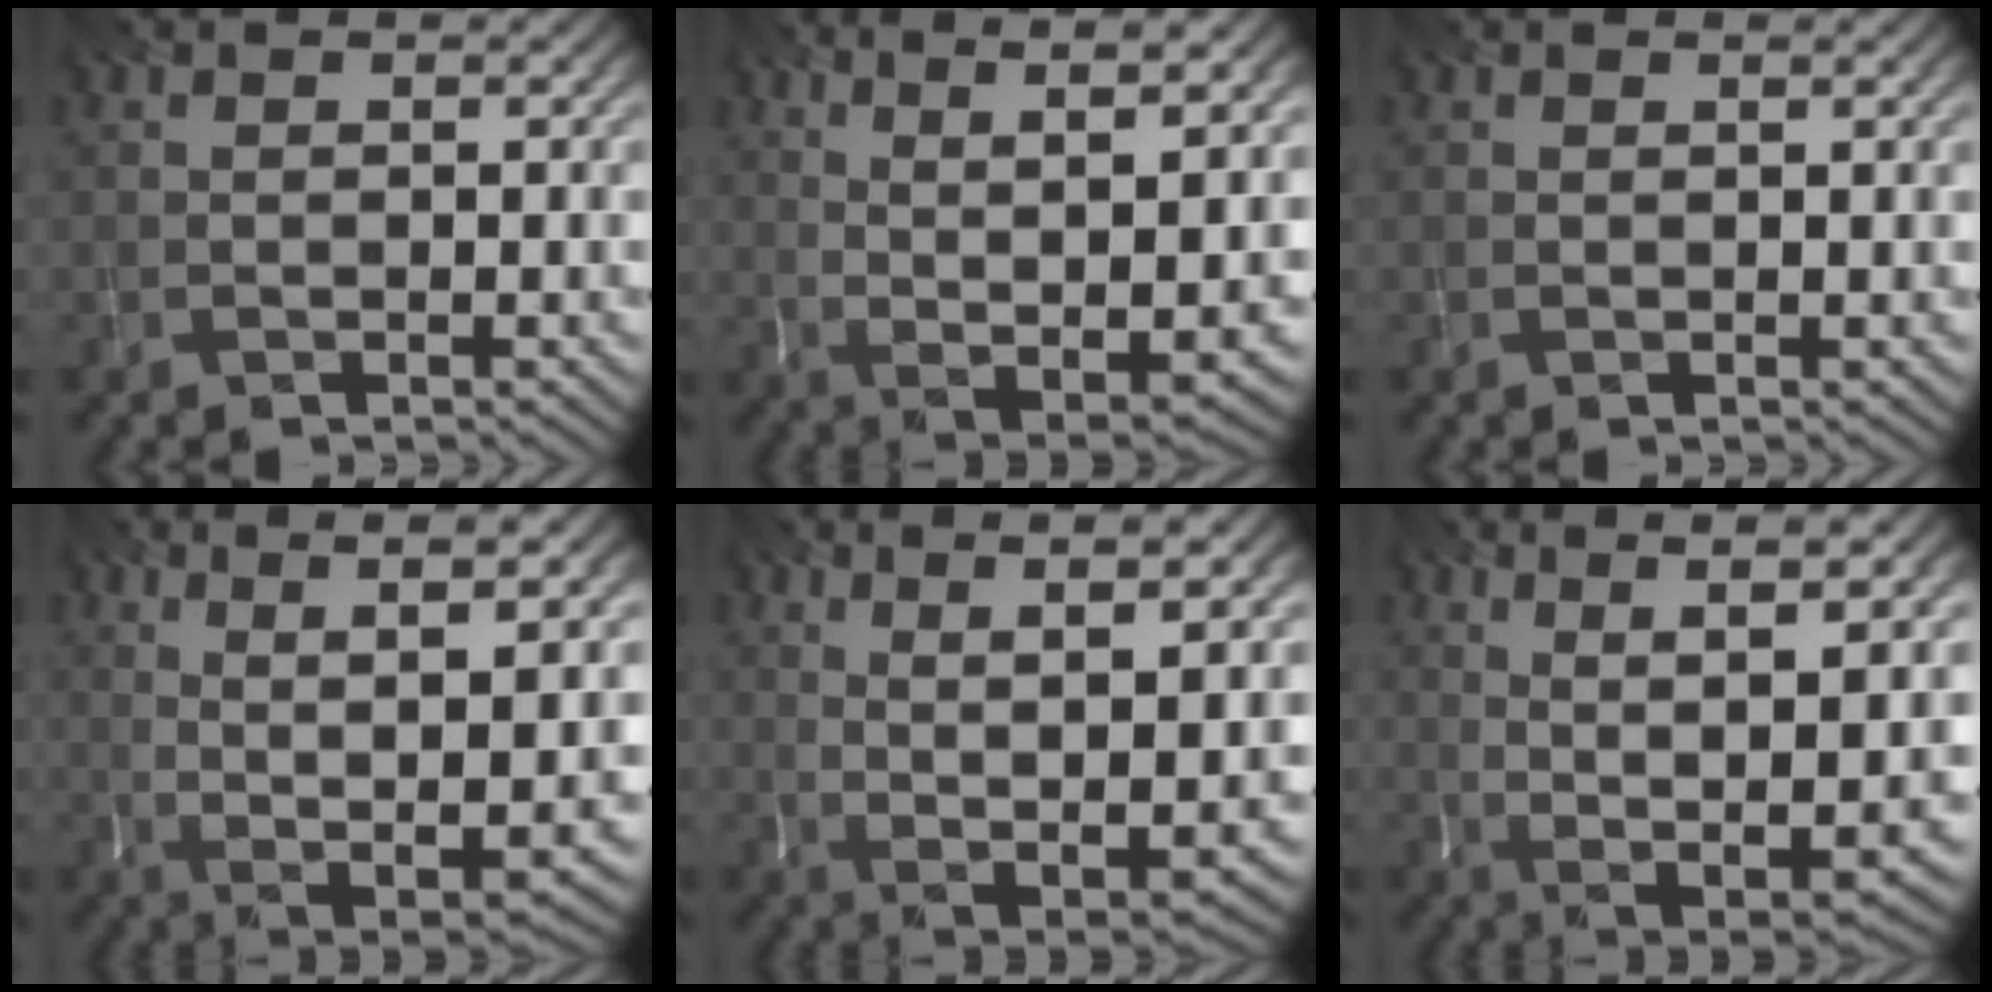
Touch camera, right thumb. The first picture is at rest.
{"total": 11.7, "force": [5.2, 3.4, 9.9], "torque": [-0.191, 0.010, 0.092]}
{"total": 0.6, "force": [0.5, -0.1, 0.3], "torque": [-0.006, -0.004, 0.011]}
{"total": 10.6, "force": [1.9, 2.9, 10.0], "torque": [-0.186, 0.003, 0.048]}
{"total": 10.7, "force": [3.4, 2.9, 9.7], "torque": [-0.184, 0.007, 0.065]}
{"total": 10.6, "force": [2.3, 2.8, 9.9], "torque": [-0.186, 0.006, 0.053]}